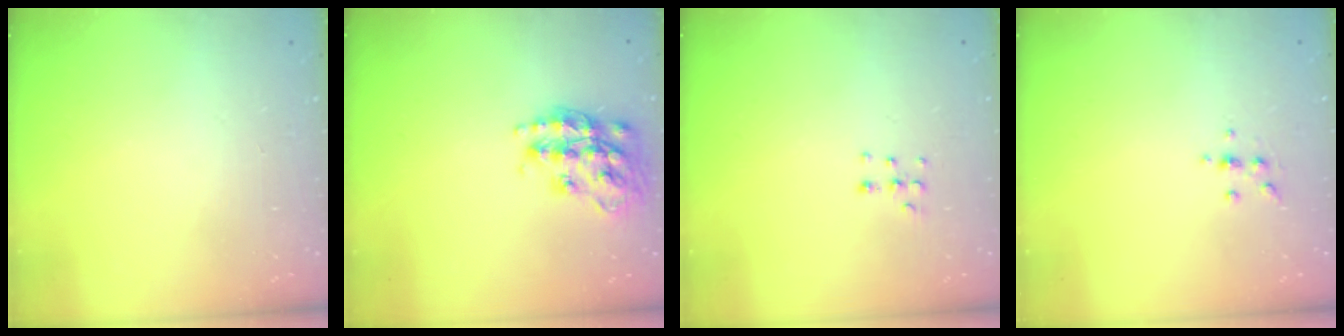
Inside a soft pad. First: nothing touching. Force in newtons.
{"total": 18.0, "press": 17.9, "slide": 1.2}
{"total": 3.9, "press": 3.8, "slide": 1.0}
{"total": 3.6, "press": 3.5, "slide": 0.9}